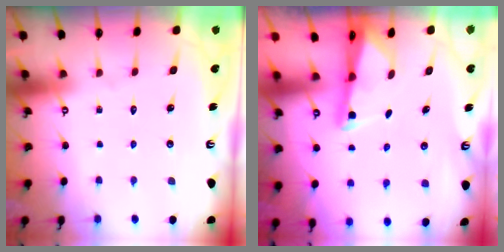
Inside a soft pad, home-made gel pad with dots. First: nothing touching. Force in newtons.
{"total": 2.1, "press": 2.0, "slide": 0.3}